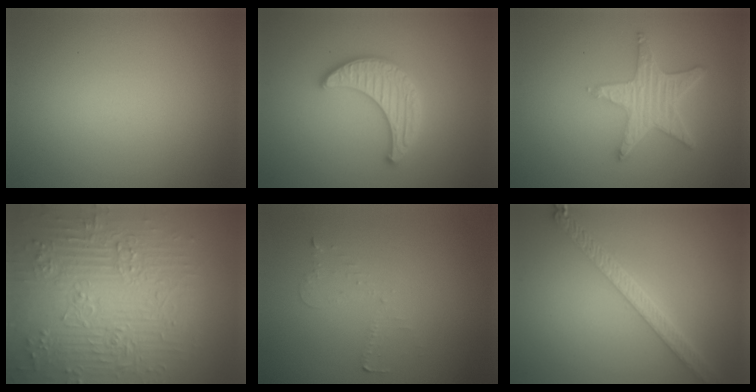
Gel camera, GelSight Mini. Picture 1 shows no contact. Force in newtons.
{"total": 3.4, "press": 3.3, "slide": 0.6}
{"total": 5.0, "press": 3.9, "slide": 3.1}
{"total": 9.5, "press": 6.9, "slide": 6.4}
{"total": 0.9, "press": 0.8, "slide": 0.4}
{"total": 4.1, "press": 3.3, "slide": 2.4}